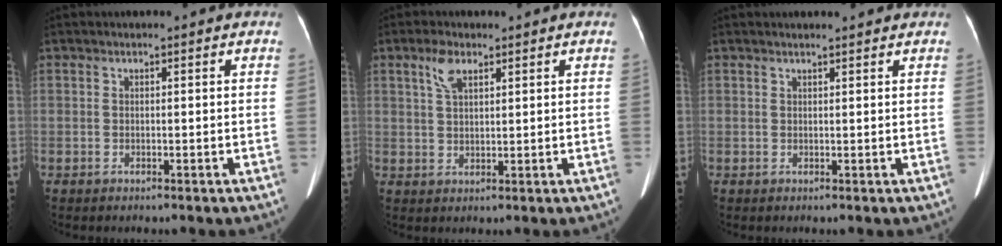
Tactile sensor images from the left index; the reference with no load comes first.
{"total": 3.6, "force": [2.0, 1.6, 2.5], "torque": [-0.055, 0.011, 0.046]}
{"total": 3.0, "force": [2.8, 0.4, 0.9], "torque": [-0.015, 0.013, 0.033]}